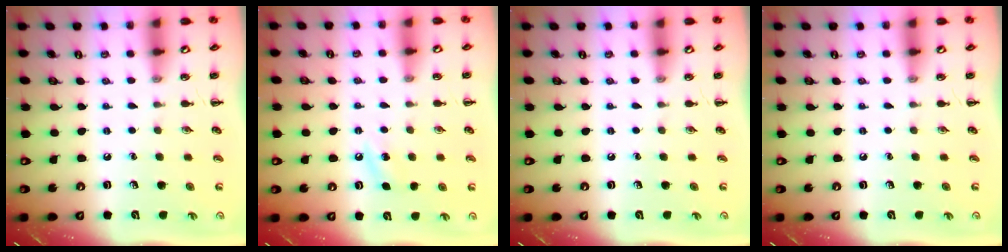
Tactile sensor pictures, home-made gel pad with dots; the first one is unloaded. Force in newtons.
{"total": 4.3, "press": 4.0, "slide": 1.4}
{"total": 0.0}
{"total": 0.0}